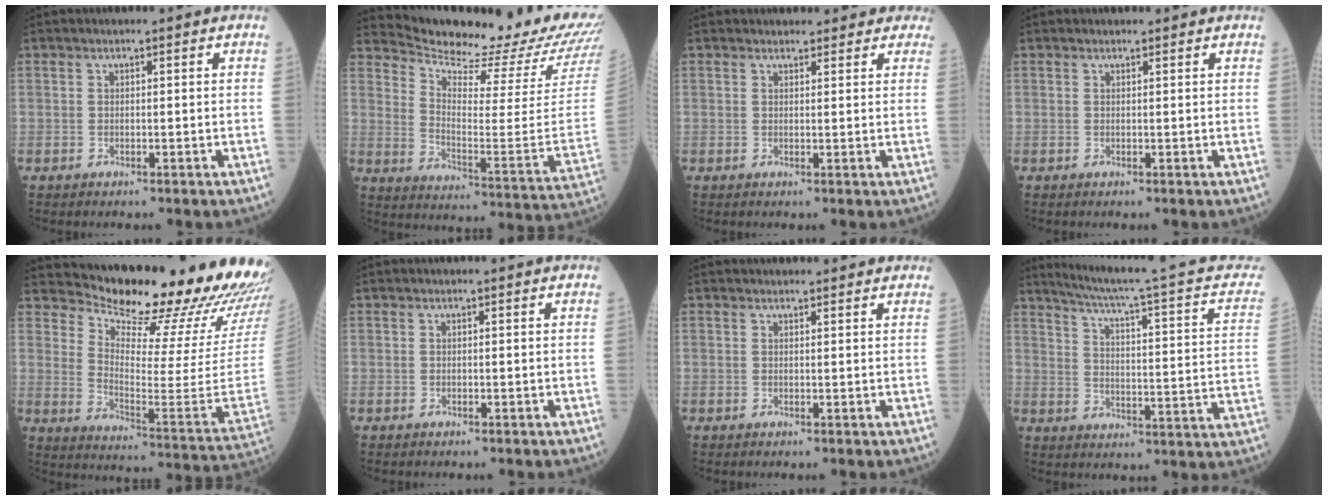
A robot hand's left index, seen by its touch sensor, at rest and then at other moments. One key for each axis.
{"total": 23.5, "fx": 22.2, "fy": 1.2, "fz": 7.7, "tx": -0.135, "ty": -0.115, "tz": 0.287}
{"total": 4.2, "fx": 3.8, "fy": 1.4, "fz": 0.8, "tx": -0.006, "ty": 0.013, "tz": 0.039}
{"total": 1.0, "fx": 1.0, "fy": 0.3, "fz": 0.2, "tx": -0.009, "ty": 0.004, "tz": 0.009}
{"total": 23.7, "fx": 22.9, "fy": 0.9, "fz": 6.2, "tx": -0.117, "ty": -0.153, "tz": 0.290}
{"total": 0.0}
{"total": 2.8, "fx": 2.6, "fy": 0.7, "fz": 0.6, "tx": -0.009, "ty": 0.011, "tz": 0.026}
{"total": 19.4, "fx": 16.2, "fy": 0.7, "fz": 10.7, "tx": -0.157, "ty": -0.044, "tz": 0.190}